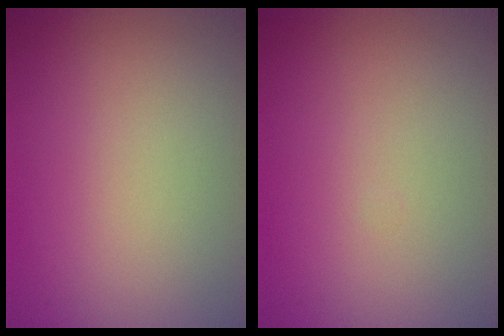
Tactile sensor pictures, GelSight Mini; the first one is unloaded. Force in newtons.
{"total": 0.0}